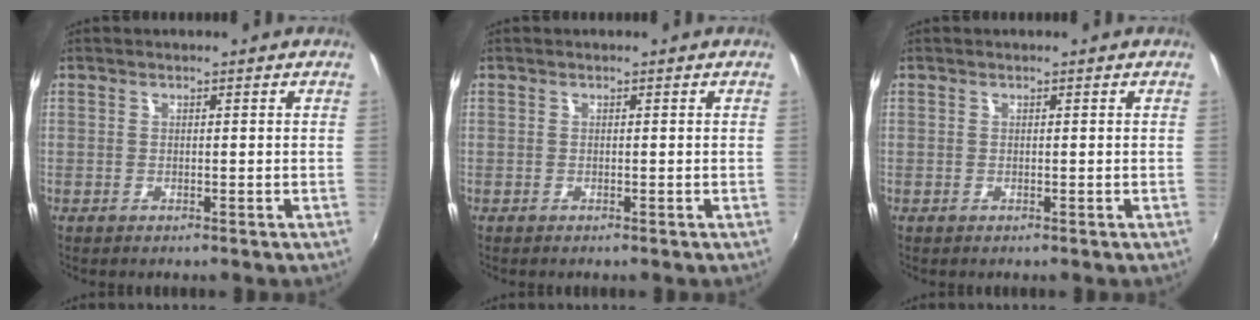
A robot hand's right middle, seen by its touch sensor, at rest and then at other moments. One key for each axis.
{"total": 0.0}
{"total": 0.0}